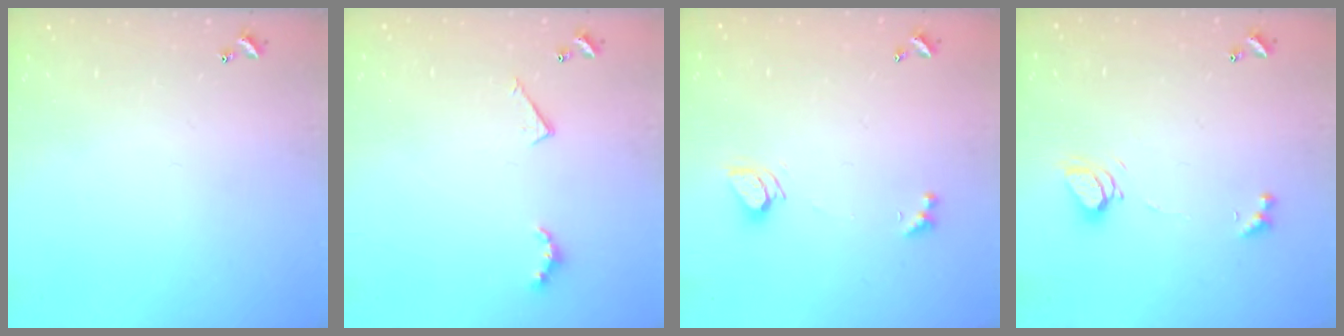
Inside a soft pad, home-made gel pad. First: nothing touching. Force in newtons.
{"total": 3.8, "press": 3.8, "slide": 0.6}
{"total": 3.6, "press": 3.6, "slide": 0.4}
{"total": 5.5, "press": 5.4, "slide": 0.8}